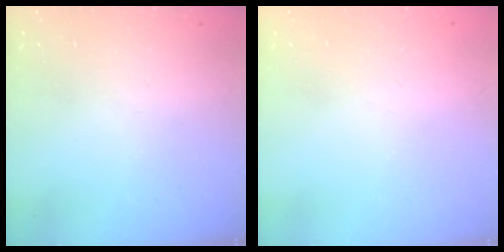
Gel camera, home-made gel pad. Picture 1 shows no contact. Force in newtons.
{"total": 0.8, "press": 0.8, "slide": 0.0}